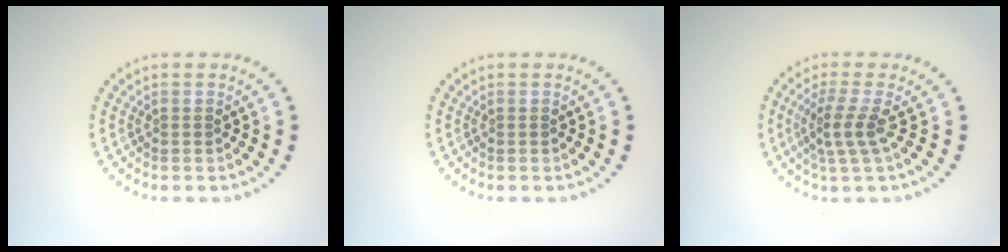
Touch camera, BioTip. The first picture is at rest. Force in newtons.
{"total": 0.0}
{"total": 2.6, "press": 2.0, "slide": 1.6}